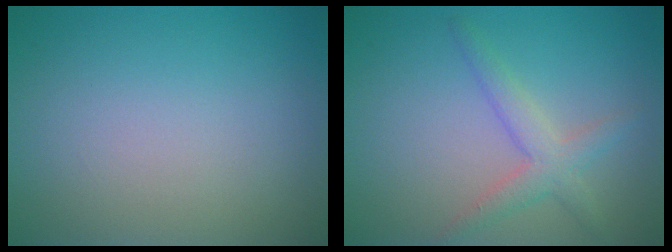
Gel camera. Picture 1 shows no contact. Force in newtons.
{"total": 2.7, "press": 2.7, "slide": 0.1}